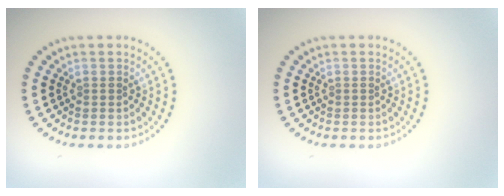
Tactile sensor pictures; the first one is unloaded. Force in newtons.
{"total": 0.0}